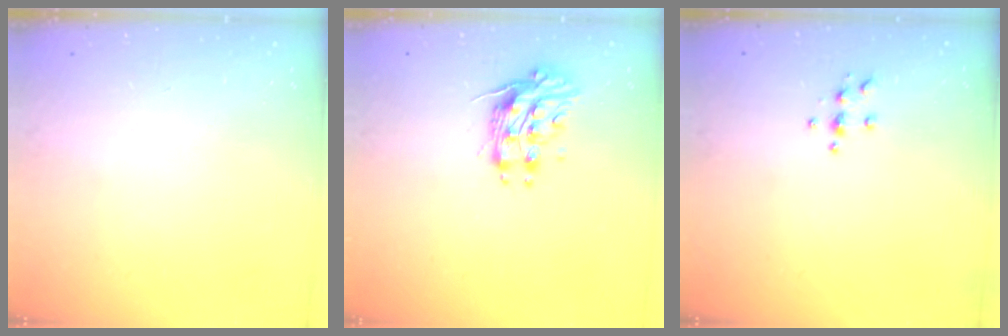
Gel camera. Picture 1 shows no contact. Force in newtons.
{"total": 10.9, "press": 10.9, "slide": 0.5}
{"total": 3.8, "press": 3.8, "slide": 0.4}